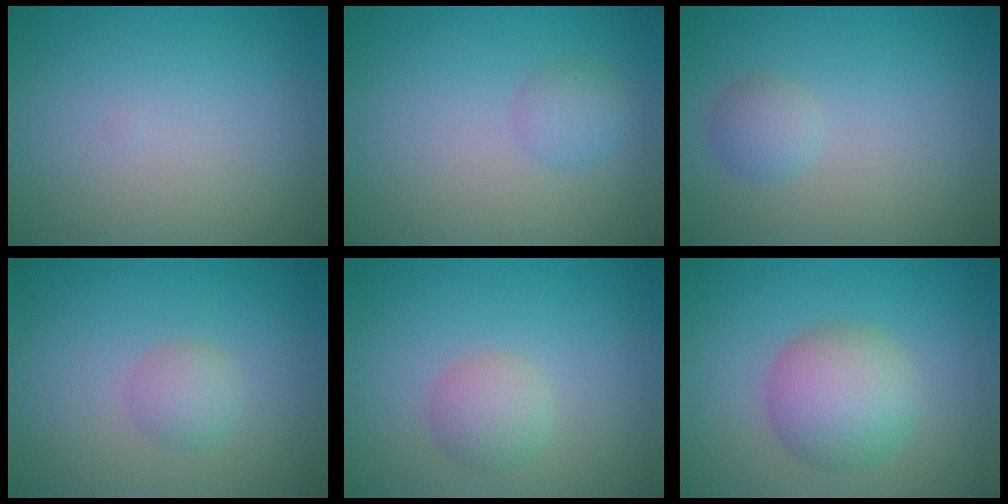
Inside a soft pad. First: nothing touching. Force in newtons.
{"total": 1.7, "press": 1.7, "slide": 0.0}
{"total": 1.6, "press": 1.6, "slide": 0.1}
{"total": 1.7, "press": 1.7, "slide": 0.1}
{"total": 2.3, "press": 2.3, "slide": 0.1}
{"total": 5.4, "press": 5.4, "slide": 0.1}